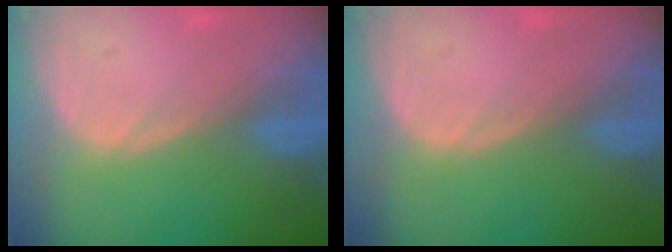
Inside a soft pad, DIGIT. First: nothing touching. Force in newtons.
{"total": 0.0}